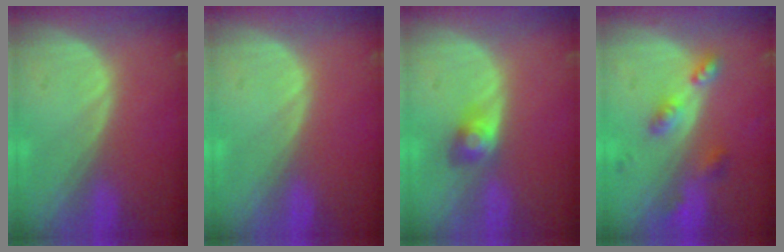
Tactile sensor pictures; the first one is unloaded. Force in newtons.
{"total": 0.0}
{"total": 2.9, "press": 2.8, "slide": 0.1}
{"total": 5.3, "press": 4.8, "slide": 2.2}